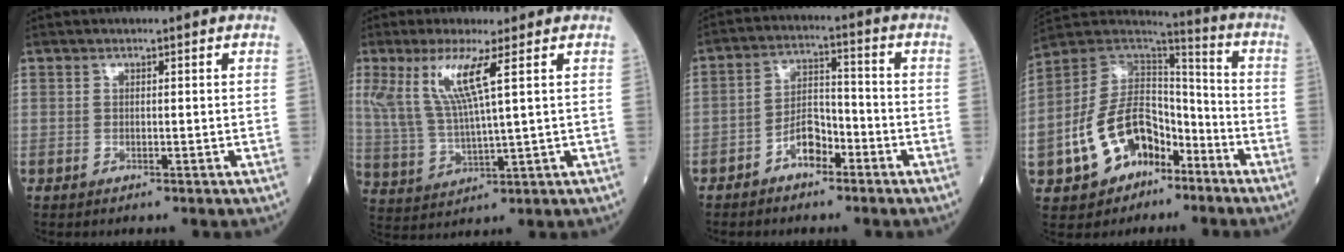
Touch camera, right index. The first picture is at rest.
{"total": 8.8, "force": [3.9, 0.0, 7.9], "torque": [-0.179, -0.001, 0.082]}
{"total": 5.6, "force": [-3.4, 2.7, 3.5], "torque": [-0.064, 0.018, -0.063]}
{"total": 16.2, "force": [-7.0, 10.3, 10.4], "torque": [-0.211, 0.027, -0.120]}